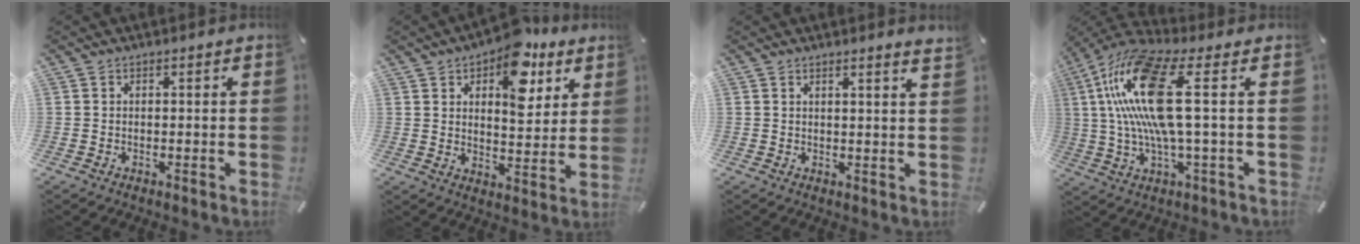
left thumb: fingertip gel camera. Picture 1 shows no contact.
{"total": 13.9, "force": [7.8, 7.9, 8.3], "torque": [-0.107, -0.038, 0.131]}
{"total": 2.2, "force": [1.8, -0.2, 1.3], "torque": [-0.027, -0.007, 0.032]}
{"total": 19.1, "force": [3.4, 5.0, 18.1], "torque": [-0.393, -0.022, 0.042]}